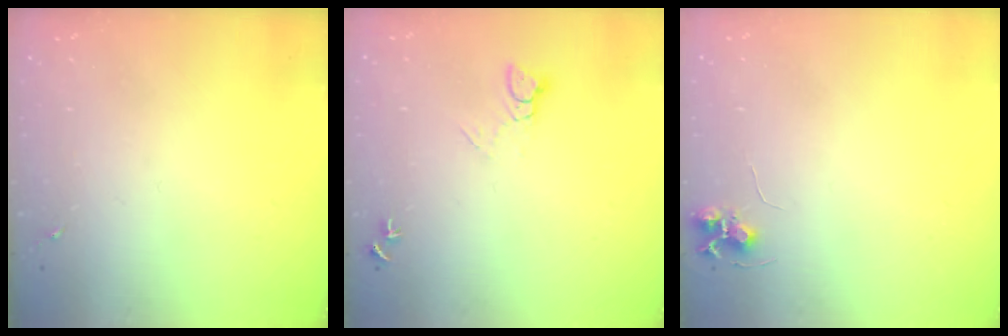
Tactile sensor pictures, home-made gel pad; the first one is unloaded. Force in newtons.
{"total": 5.5, "press": 5.5, "slide": 0.5}
{"total": 6.9, "press": 6.9, "slide": 0.7}